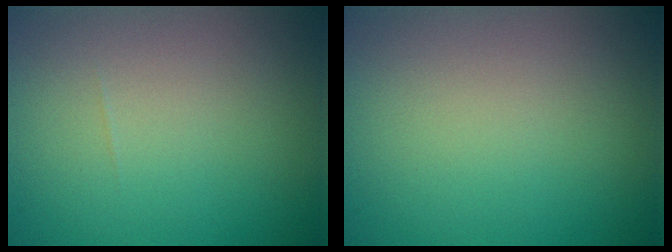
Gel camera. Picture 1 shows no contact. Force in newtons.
{"total": 0.0}